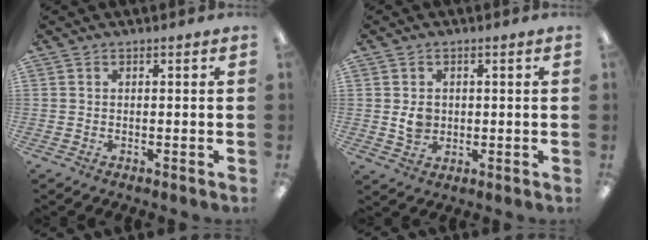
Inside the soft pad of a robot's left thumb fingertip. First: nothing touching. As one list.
[{"total": 4.2, "force": [0.5, 3.5, 2.3], "torque": [-0.030, 0.001, 0.007]}]